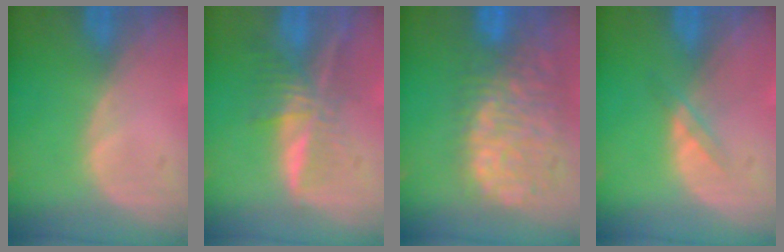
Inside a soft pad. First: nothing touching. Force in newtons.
{"total": 7.0, "press": 6.0, "slide": 3.7}
{"total": 12.7, "press": 10.5, "slide": 7.1}
{"total": 1.5, "press": 1.5, "slide": 0.1}